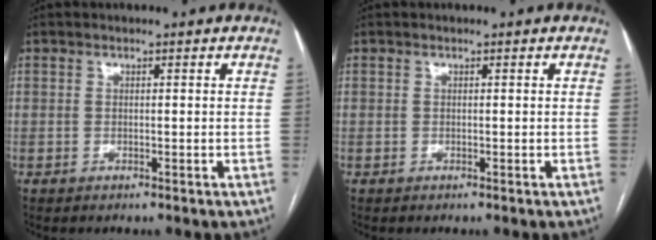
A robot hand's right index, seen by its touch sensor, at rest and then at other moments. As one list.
[{"total": 0.0}]